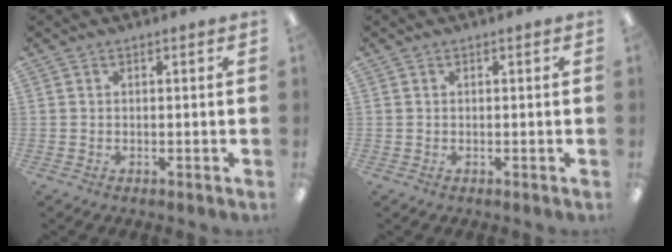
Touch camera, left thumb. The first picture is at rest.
{"total": 0.0}